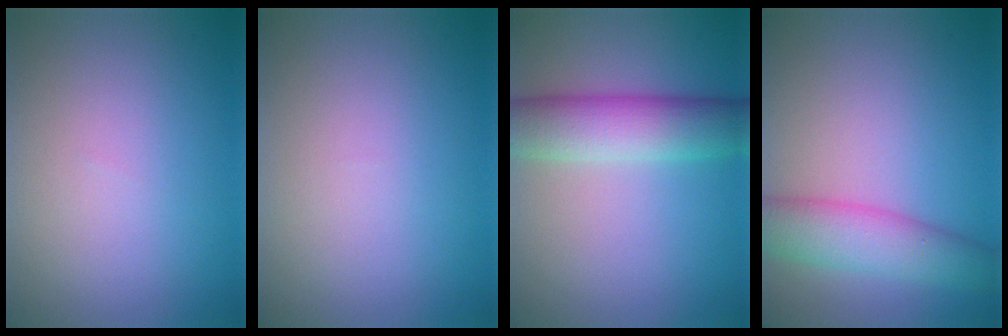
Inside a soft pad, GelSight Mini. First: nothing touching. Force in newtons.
{"total": 0.0}
{"total": 5.8, "press": 5.8, "slide": 0.2}
{"total": 5.4, "press": 5.4, "slide": 0.1}